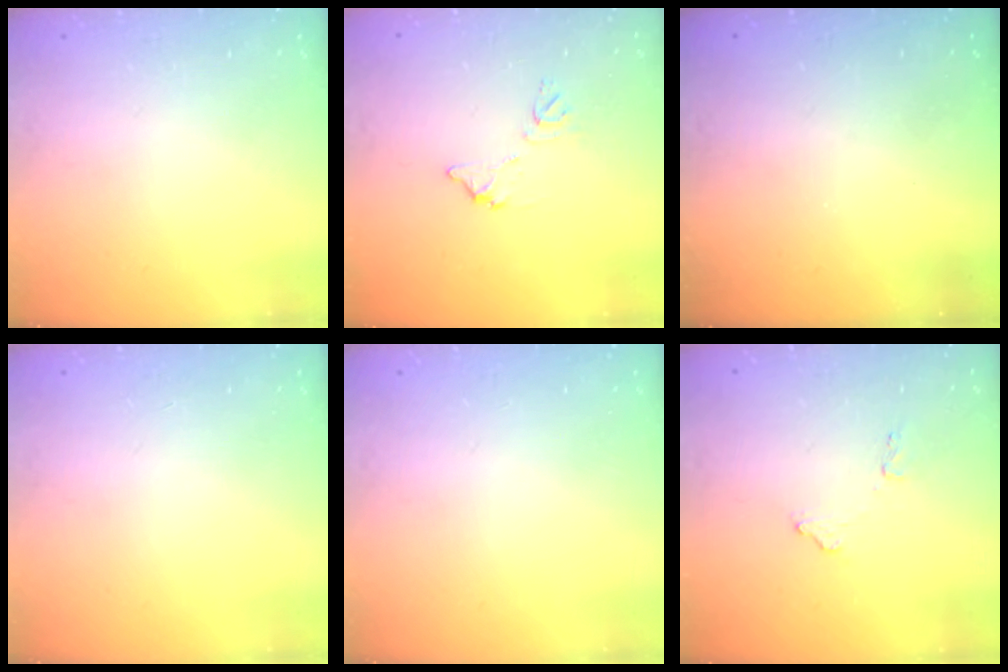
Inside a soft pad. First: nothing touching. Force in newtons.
{"total": 6.7, "press": 6.7, "slide": 0.5}
{"total": 3.3, "press": 3.3, "slide": 0.1}
{"total": 0.0}
{"total": 0.0}
{"total": 7.5, "press": 7.5, "slide": 0.3}